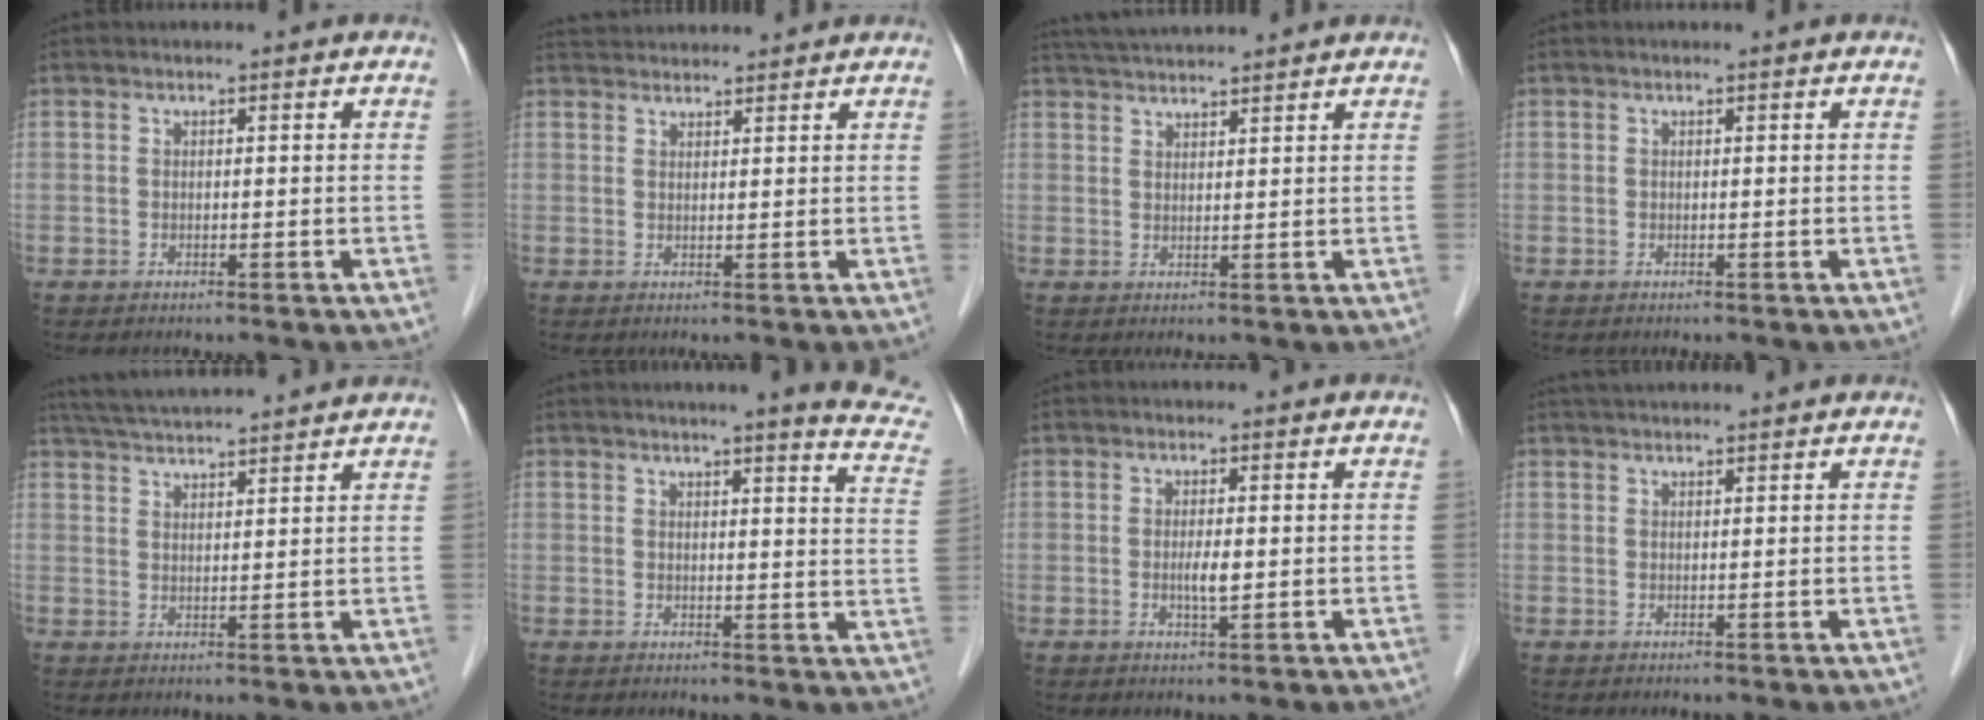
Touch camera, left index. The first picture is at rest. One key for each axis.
{"total": 6.1, "fx": 6.0, "fy": 0.7, "fz": 1.2, "tx": -0.021, "ty": 0.036, "tz": 0.088}
{"total": 8.0, "fx": 7.4, "fy": 0.1, "fz": 2.8, "tx": -0.053, "ty": 0.035, "tz": 0.116}
{"total": 0.0}
{"total": 11.2, "fx": 10.4, "fy": 0.0, "fz": 4.3, "tx": -0.080, "ty": 0.030, "tz": 0.154}
{"total": 11.6, "fx": 10.2, "fy": -0.5, "fz": 5.5, "tx": -0.056, "ty": -0.053, "tz": 0.089}
{"total": 2.0, "fx": -0.3, "fy": 0.3, "fz": 2.0, "tx": -0.040, "ty": -0.006, "tz": -0.004}
{"total": 5.5, "fx": 5.1, "fy": 0.2, "fz": 2.1, "tx": -0.028, "ty": 0.035, "tz": 0.070}